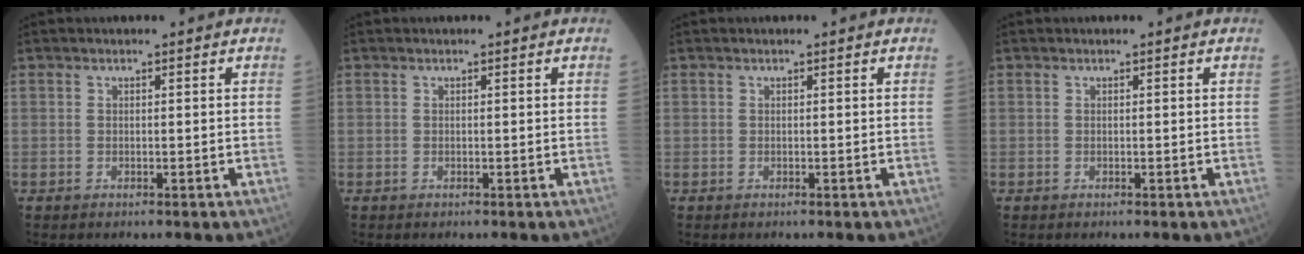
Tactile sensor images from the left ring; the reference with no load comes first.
{"total": 0.0}
{"total": 0.0}
{"total": 0.0}